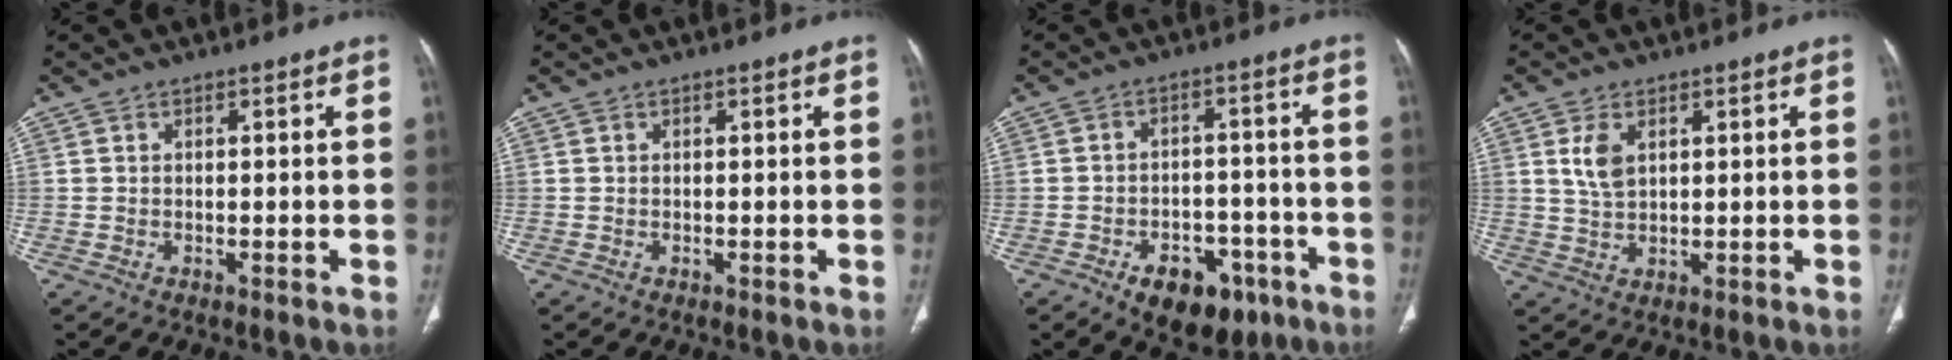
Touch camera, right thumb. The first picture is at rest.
{"total": 0.0}
{"total": 11.4, "force": [-6.3, 7.1, 6.5], "torque": [-0.055, 0.035, -0.082]}
{"total": 4.4, "force": [1.7, 2.3, 3.3], "torque": [-0.066, -0.007, 0.040]}